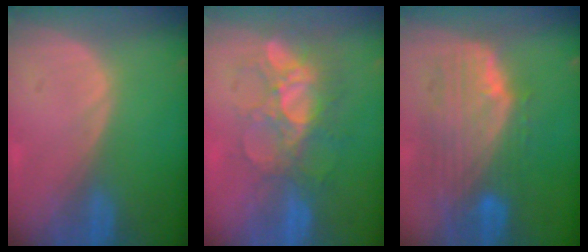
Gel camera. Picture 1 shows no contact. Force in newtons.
{"total": 9.8, "press": 8.6, "slide": 4.7}
{"total": 10.0, "press": 8.8, "slide": 4.6}